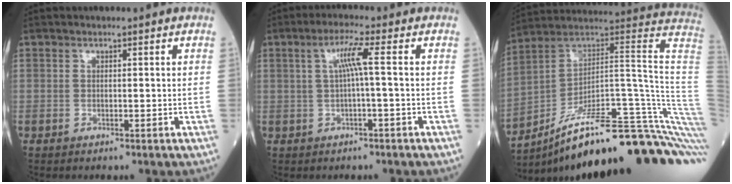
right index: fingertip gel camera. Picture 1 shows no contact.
{"total": 3.9, "force": [0.4, -0.6, 3.9], "torque": [-0.075, 0.011, 0.010]}
{"total": 31.8, "force": [-20.9, 2.2, 23.9], "torque": [-0.192, 0.025, -0.303]}